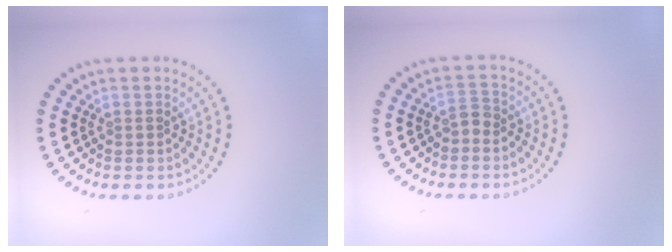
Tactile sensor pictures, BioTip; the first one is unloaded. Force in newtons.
{"total": 1.3, "press": 1.0, "slide": 0.8}